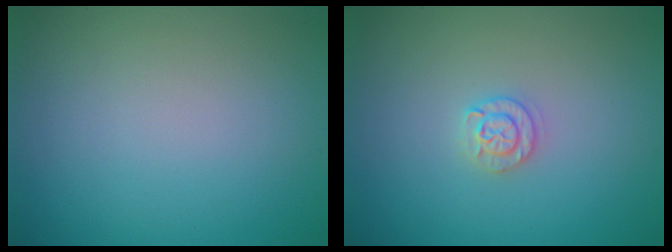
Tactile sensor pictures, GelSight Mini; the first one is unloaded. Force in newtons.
{"total": 1.7, "press": 1.7, "slide": 0.3}